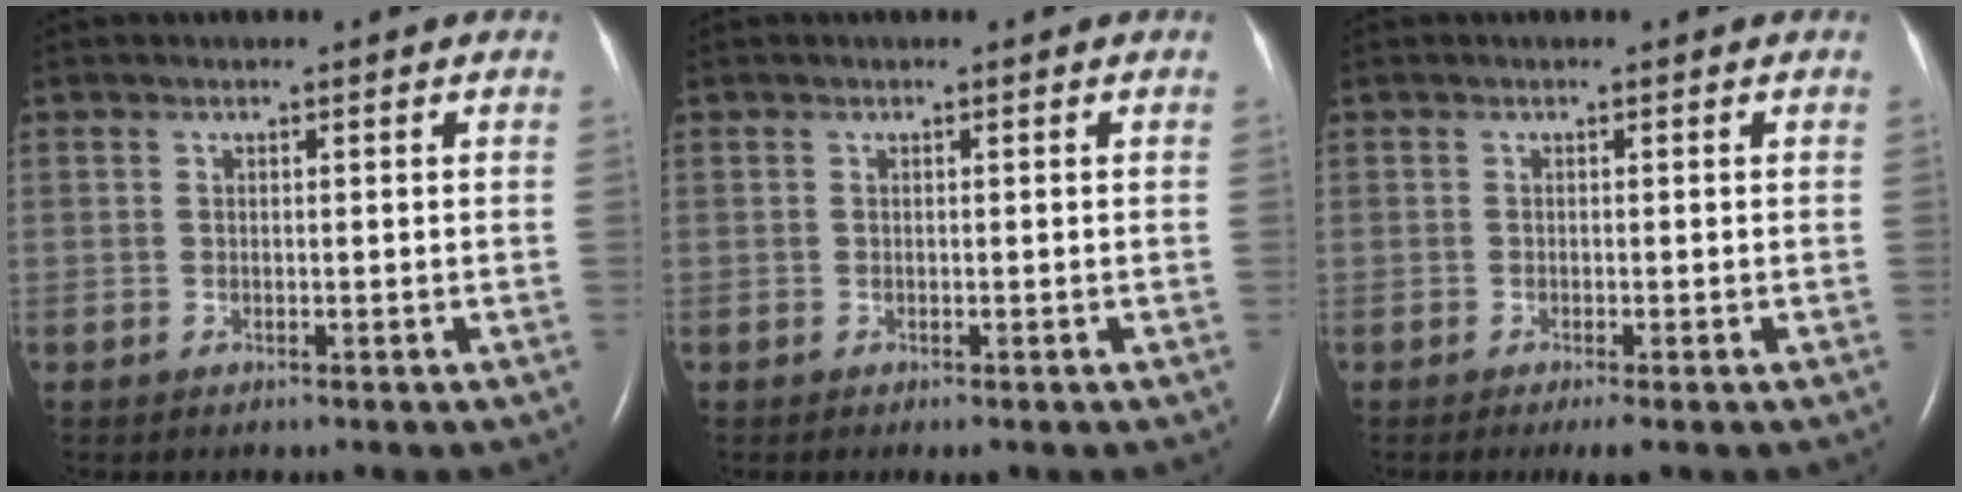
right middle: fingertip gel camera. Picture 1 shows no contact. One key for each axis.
{"total": 0.6, "fx": -0.4, "fy": 0.1, "fz": 0.4, "tx": -0.008, "ty": -0.003, "tz": -0.003}
{"total": 1.7, "fx": -1.1, "fy": 0.1, "fz": 1.4, "tx": -0.021, "ty": -0.006, "tz": -0.016}